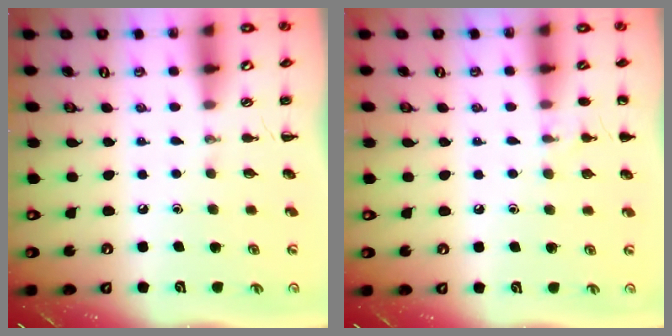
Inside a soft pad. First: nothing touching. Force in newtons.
{"total": 5.3, "press": 5.1, "slide": 1.4}